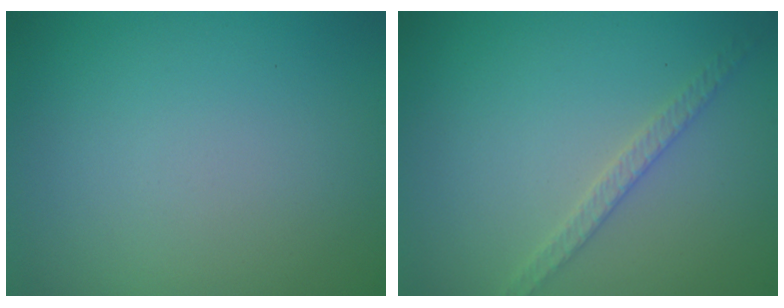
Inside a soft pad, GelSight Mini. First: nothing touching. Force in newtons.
{"total": 1.9, "press": 1.9, "slide": 0.4}